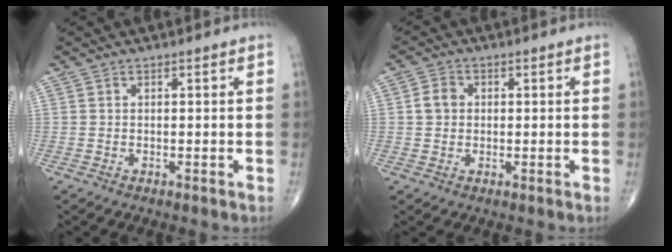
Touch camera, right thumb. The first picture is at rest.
{"total": 3.3, "force": [0.3, 2.8, 1.7], "torque": [-0.024, 0.007, 0.002]}